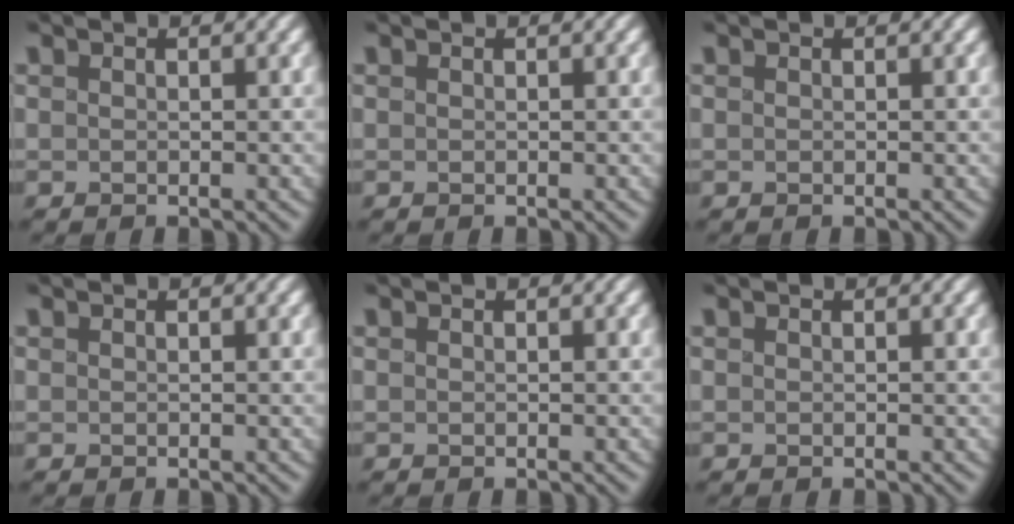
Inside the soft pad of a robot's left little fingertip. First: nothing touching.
{"total": 0.0}
{"total": 0.0}
{"total": 0.0}
{"total": 0.0}
{"total": 0.0}